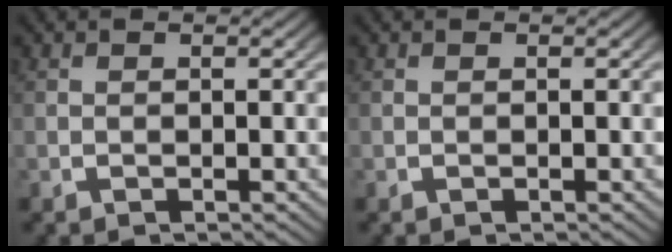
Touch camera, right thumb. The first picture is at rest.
{"total": 0.0}